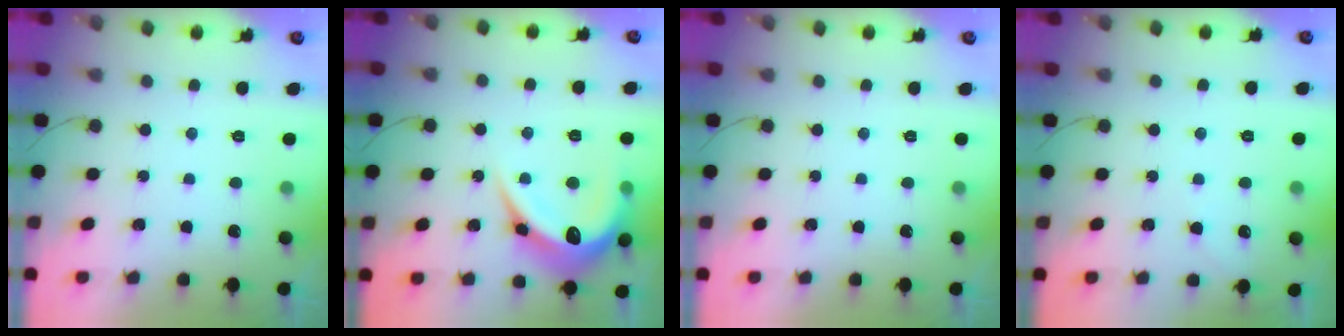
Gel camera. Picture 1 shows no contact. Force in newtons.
{"total": 18.1, "press": 18.1, "slide": 0.3}
{"total": 0.0}
{"total": 2.9, "press": 2.9, "slide": 0.4}